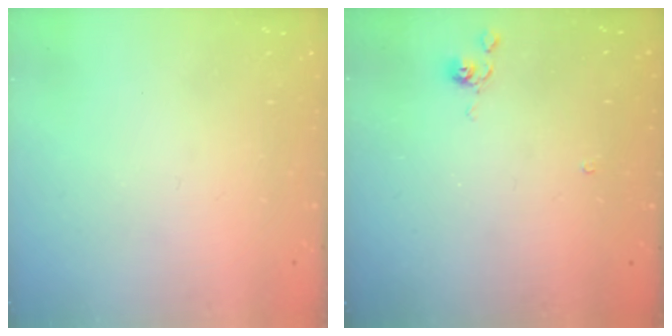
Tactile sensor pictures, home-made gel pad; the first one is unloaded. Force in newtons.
{"total": 3.5, "press": 3.5, "slide": 0.4}